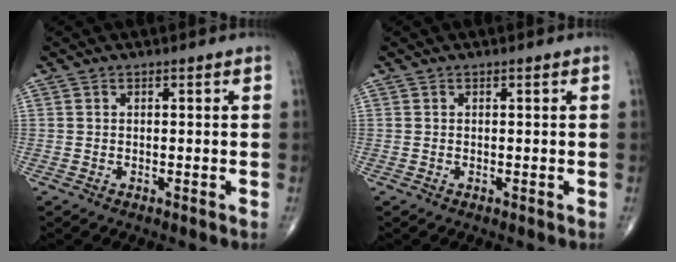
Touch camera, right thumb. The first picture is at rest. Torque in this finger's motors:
{"motor_torque": [2.72, 2.29, -0.09, -0.18, 0.00]}